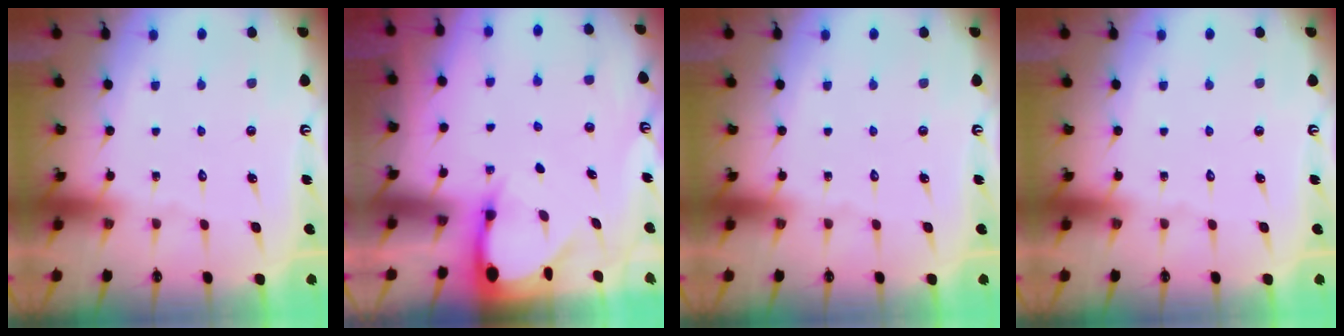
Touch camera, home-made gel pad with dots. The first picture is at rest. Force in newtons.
{"total": 3.1, "press": 3.1, "slide": 0.2}
{"total": 0.0}
{"total": 0.0}